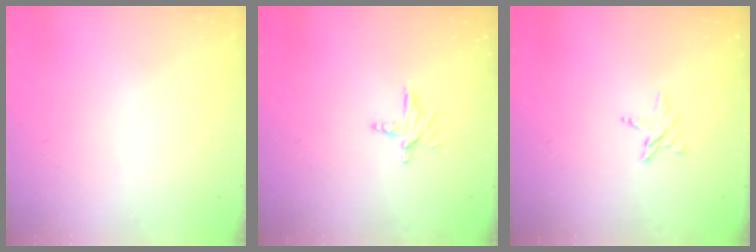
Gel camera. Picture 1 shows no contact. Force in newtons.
{"total": 5.7, "press": 5.7, "slide": 0.5}
{"total": 4.3, "press": 4.3, "slide": 0.4}